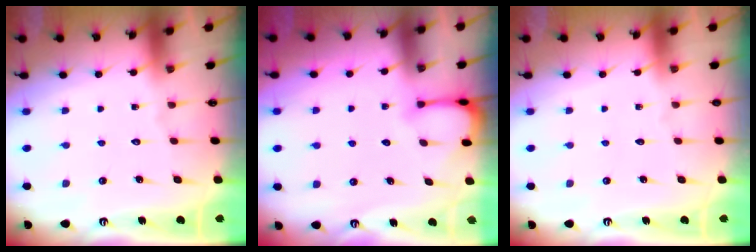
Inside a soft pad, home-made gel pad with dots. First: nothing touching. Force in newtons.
{"total": 3.8, "press": 3.8, "slide": 0.4}
{"total": 0.0}